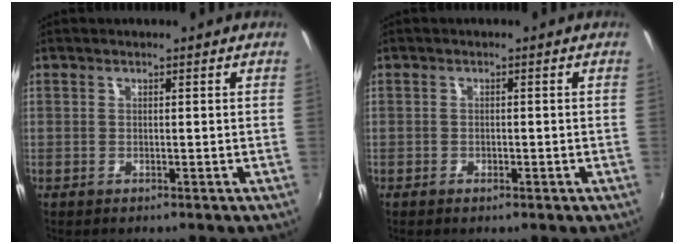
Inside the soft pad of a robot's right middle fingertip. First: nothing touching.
{"total": 1.1, "force": [-0.4, 0.5, 0.9], "torque": [-0.014, -0.006, -0.008]}